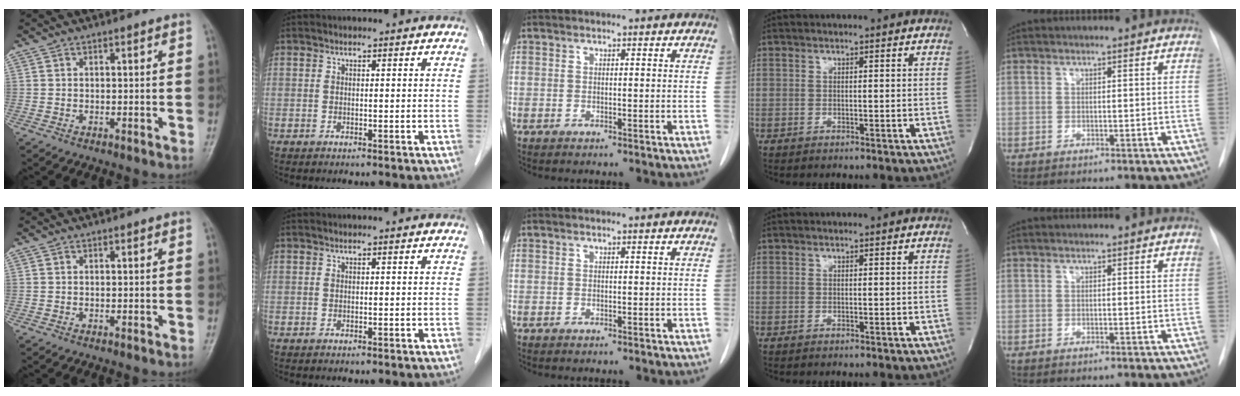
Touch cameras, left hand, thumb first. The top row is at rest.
{}